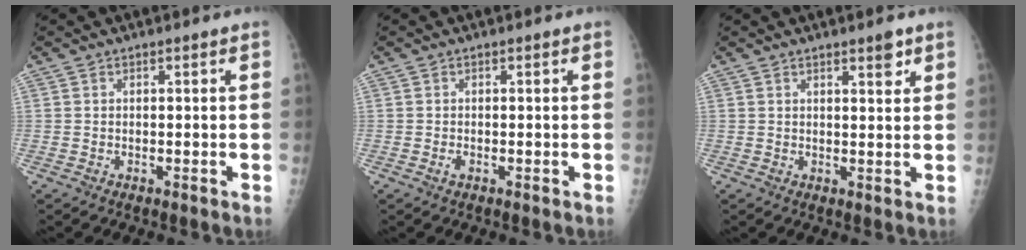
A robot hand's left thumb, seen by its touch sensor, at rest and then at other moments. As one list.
[{"total": 0.8, "force": [-0.2, 0.4, 0.7], "torque": [-0.012, -0.002, -0.005]}, {"total": 3.1, "force": [2.1, 0.8, 2.2], "torque": [-0.024, -0.012, 0.028]}]